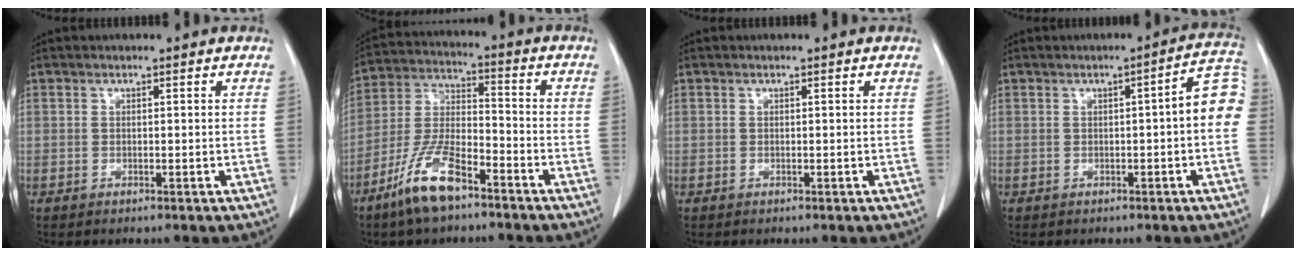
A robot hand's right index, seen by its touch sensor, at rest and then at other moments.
{"total": 11.3, "force": [-7.5, 3.0, 7.9], "torque": [-0.172, -0.010, -0.148]}
{"total": 0.0}
{"total": 6.2, "force": [-0.1, 0.9, 6.2], "torque": [-0.070, 0.022, -0.010]}